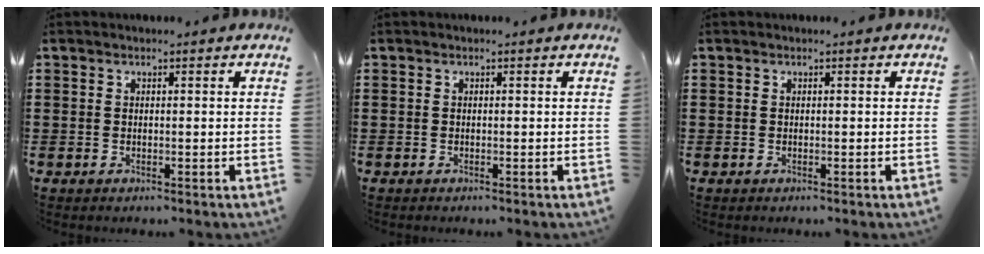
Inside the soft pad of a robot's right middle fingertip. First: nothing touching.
{"total": 0.0}
{"total": 0.0}